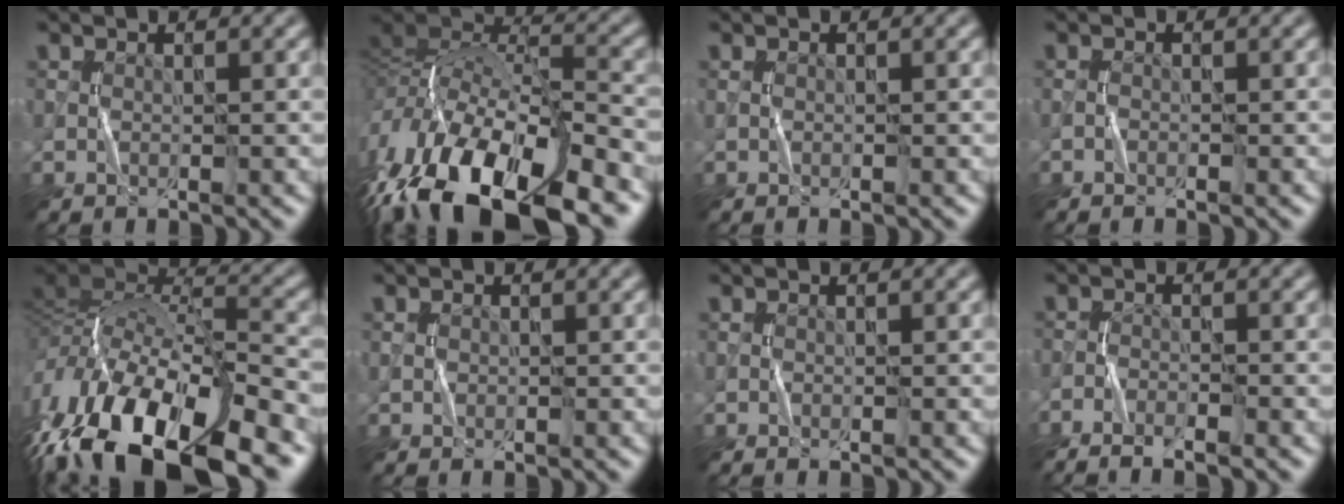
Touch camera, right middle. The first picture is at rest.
{"total": 18.3, "force": [-8.8, 8.1, 13.8], "torque": [-0.272, 0.002, -0.153]}
{"total": 0.7, "force": [0.0, 0.4, 0.5], "torque": [-0.013, 0.002, 0.000]}
{"total": 0.7, "force": [-0.5, 0.2, 0.4], "torque": [-0.011, 0.003, -0.010]}
{"total": 18.2, "force": [-7.0, 8.3, 14.7], "torque": [-0.280, -0.009, -0.111]}
{"total": 0.8, "force": [0.1, 0.6, 0.5], "torque": [-0.009, 0.001, 0.000]}
{"total": 0.0}
{"total": 4.0, "force": [-3.3, 0.5, 2.2], "torque": [-0.051, -0.009, -0.061]}